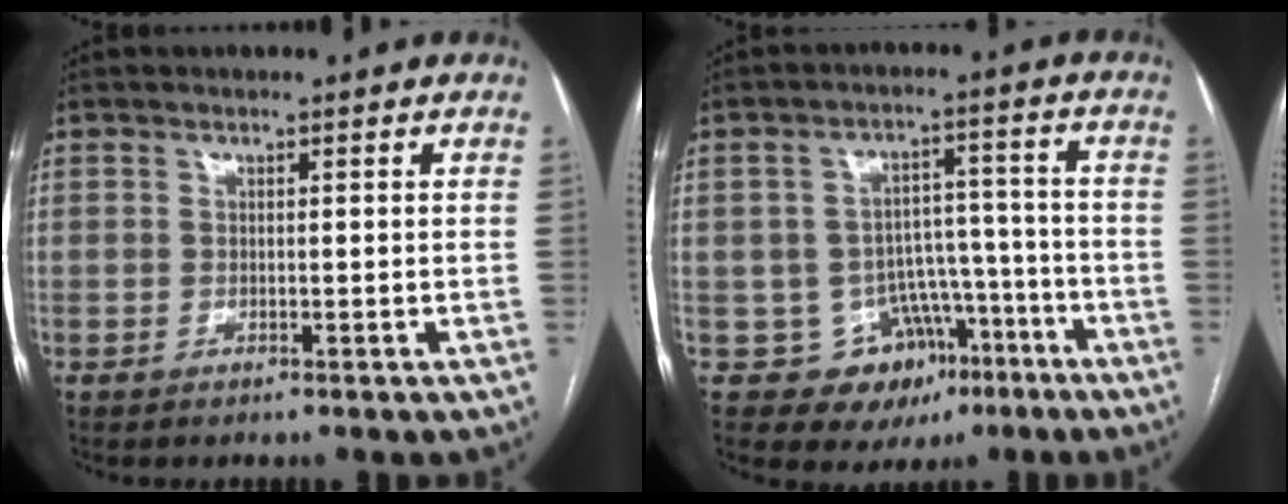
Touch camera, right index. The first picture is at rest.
{"total": 9.6, "force": [-4.7, 8.1, 2.4], "torque": [-0.012, 0.042, -0.055]}